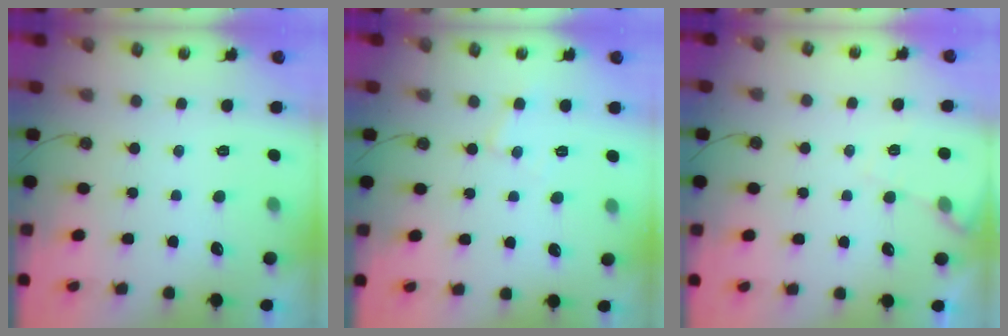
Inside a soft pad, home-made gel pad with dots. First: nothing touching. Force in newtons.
{"total": 5.8, "press": 5.8, "slide": 0.6}
{"total": 7.3, "press": 7.3, "slide": 0.7}